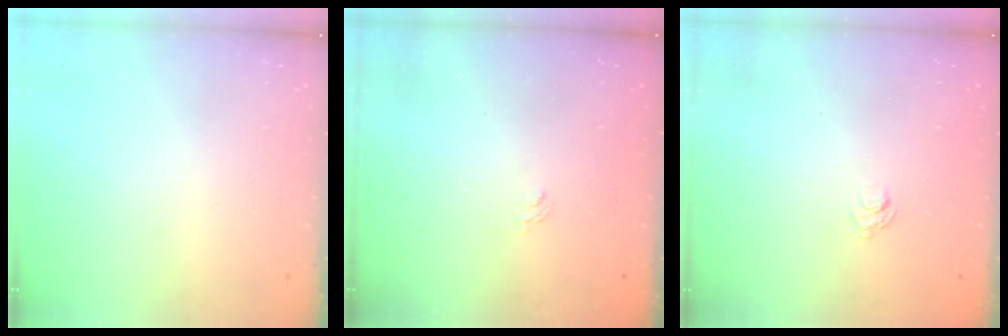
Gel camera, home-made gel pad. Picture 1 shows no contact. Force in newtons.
{"total": 1.1, "press": 0.1, "slide": 1.1}
{"total": 2.3, "press": 1.8, "slide": 1.3}